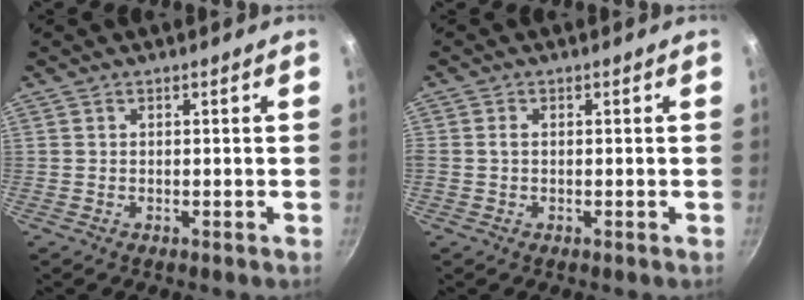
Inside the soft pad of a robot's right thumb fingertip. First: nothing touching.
{"total": 1.0, "force": [0.0, 0.7, 0.7], "torque": [-0.013, 0.001, -0.002]}